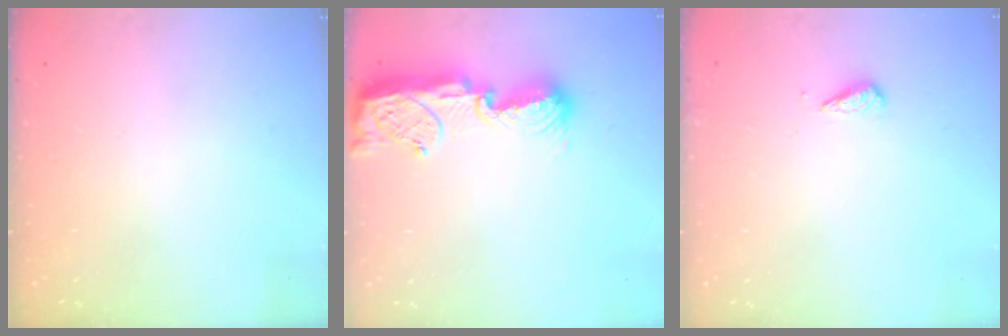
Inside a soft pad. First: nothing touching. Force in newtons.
{"total": 12.6, "press": 12.6, "slide": 1.0}
{"total": 3.0, "press": 3.0, "slide": 0.1}